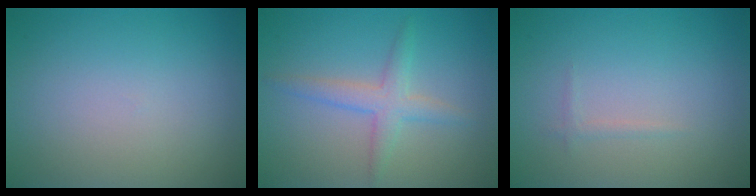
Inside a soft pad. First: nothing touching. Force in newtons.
{"total": 2.7, "press": 2.7, "slide": 0.1}
{"total": 0.5, "press": 0.5, "slide": 0.1}